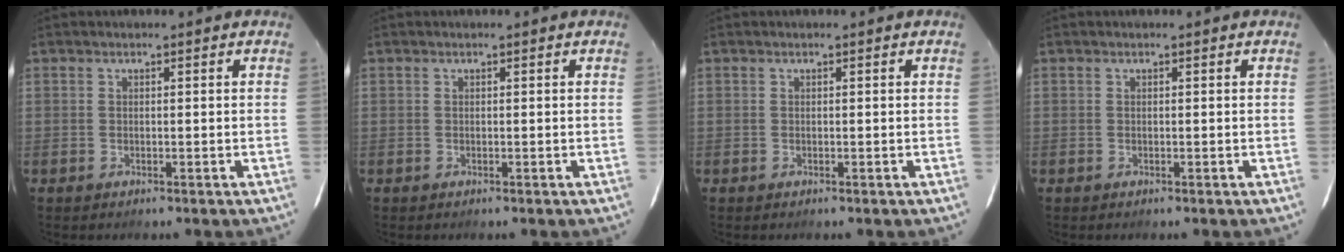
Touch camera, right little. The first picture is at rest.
{"total": 0.0}
{"total": 0.0}
{"total": 0.0}